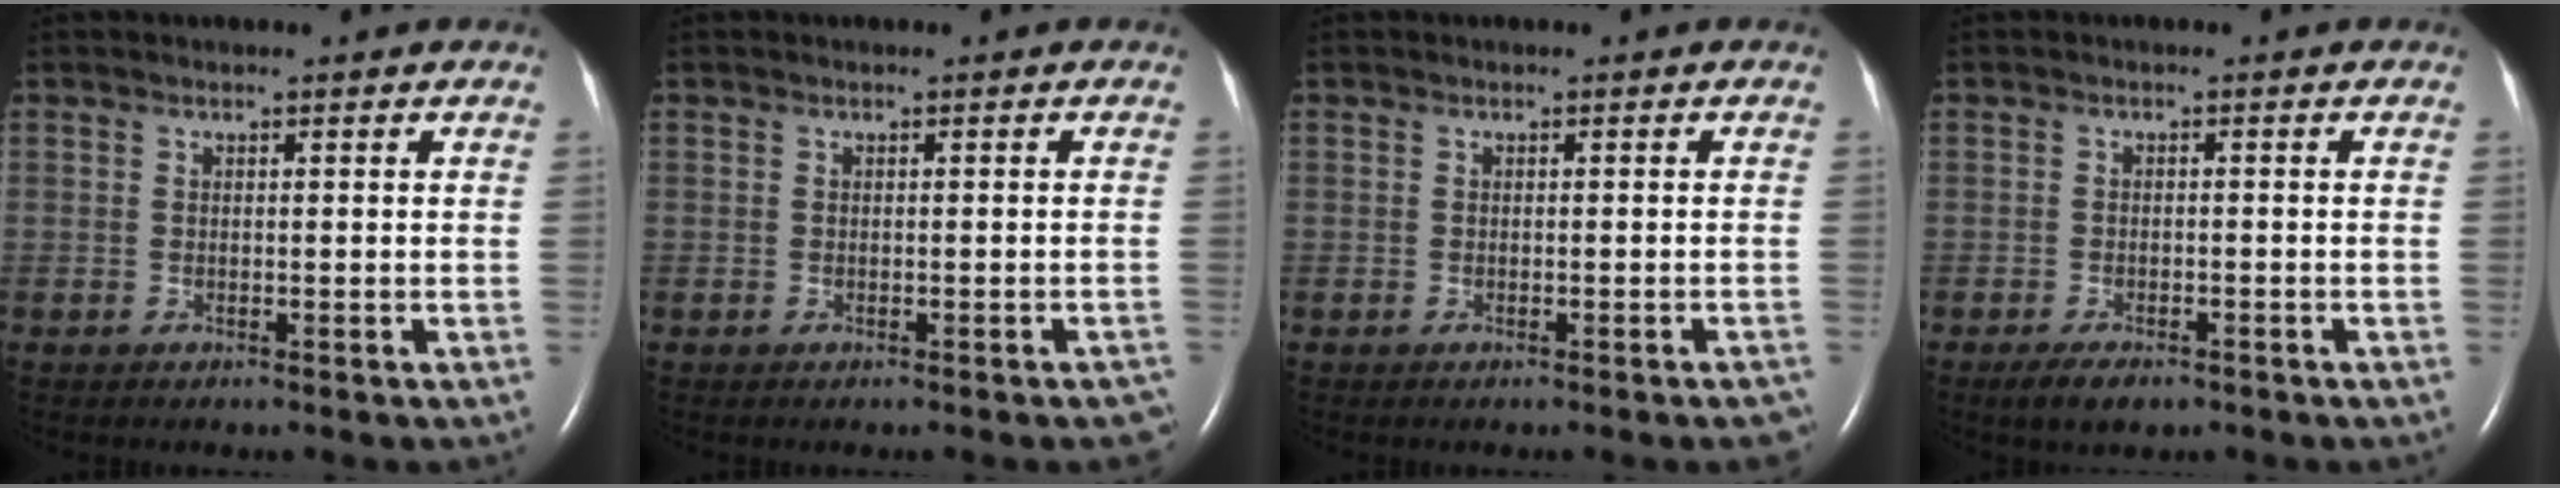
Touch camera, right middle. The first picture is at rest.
{"total": 2.9, "force": [-2.5, 0.5, 1.3], "torque": [-0.004, -0.006, -0.028]}
{"total": 2.8, "force": [-2.4, 0.2, 1.4], "torque": [-0.007, -0.003, -0.029]}
{"total": 3.7, "force": [-2.6, 1.5, 2.2], "torque": [-0.044, -0.005, -0.036]}